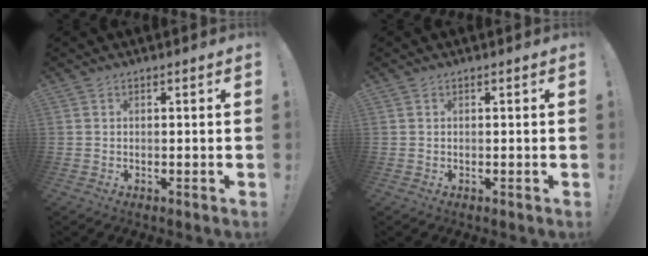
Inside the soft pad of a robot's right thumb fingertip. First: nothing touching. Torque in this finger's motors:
{"motor_torque": [0.07, 0.00, -0.03, 0.07, 0.07]}